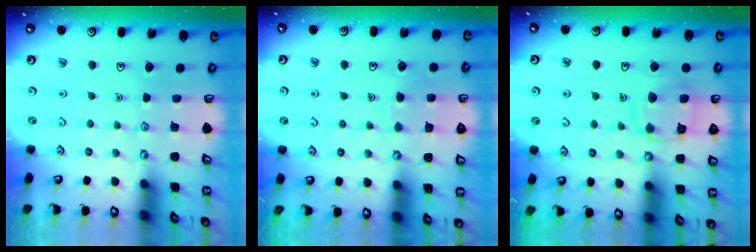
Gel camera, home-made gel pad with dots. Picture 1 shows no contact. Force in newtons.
{"total": 6.1, "press": 6.1, "slide": 0.5}
{"total": 10.9, "press": 10.9, "slide": 0.8}